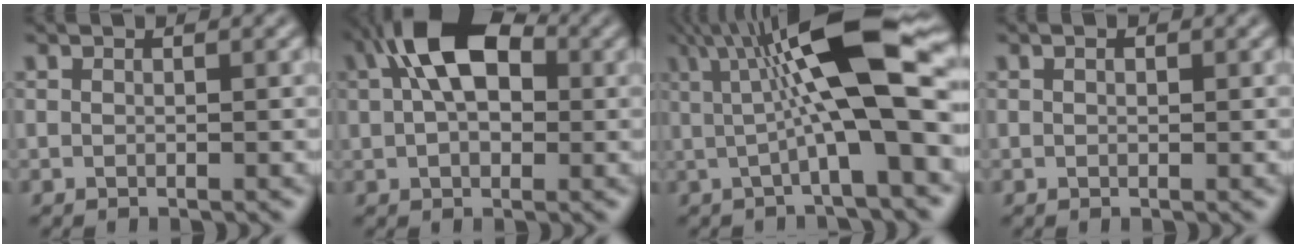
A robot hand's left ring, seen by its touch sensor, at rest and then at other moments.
{"total": 8.3, "force": [2.2, 4.9, 6.4], "torque": [-0.113, 0.028, 0.024]}
{"total": 11.4, "force": [1.9, 2.7, 10.9], "torque": [-0.171, 0.015, 0.032]}
{"total": 0.9, "force": [0.4, 0.6, 0.6], "torque": [-0.003, 0.003, 0.001]}